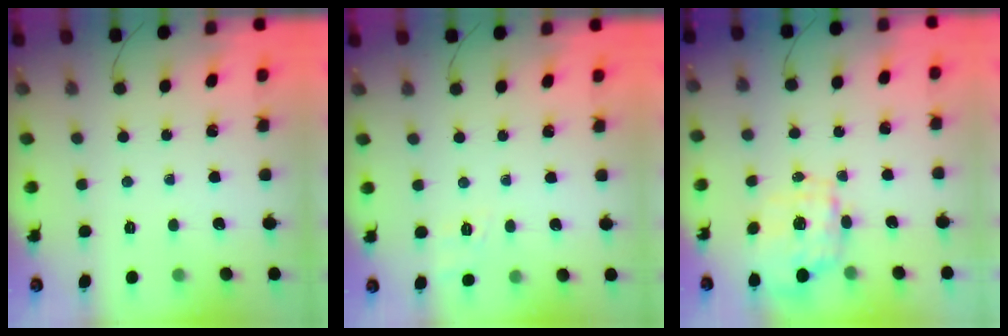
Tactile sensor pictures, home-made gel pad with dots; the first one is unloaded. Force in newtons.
{"total": 2.0, "press": 1.1, "slide": 1.7}
{"total": 8.5, "press": 8.3, "slide": 1.9}